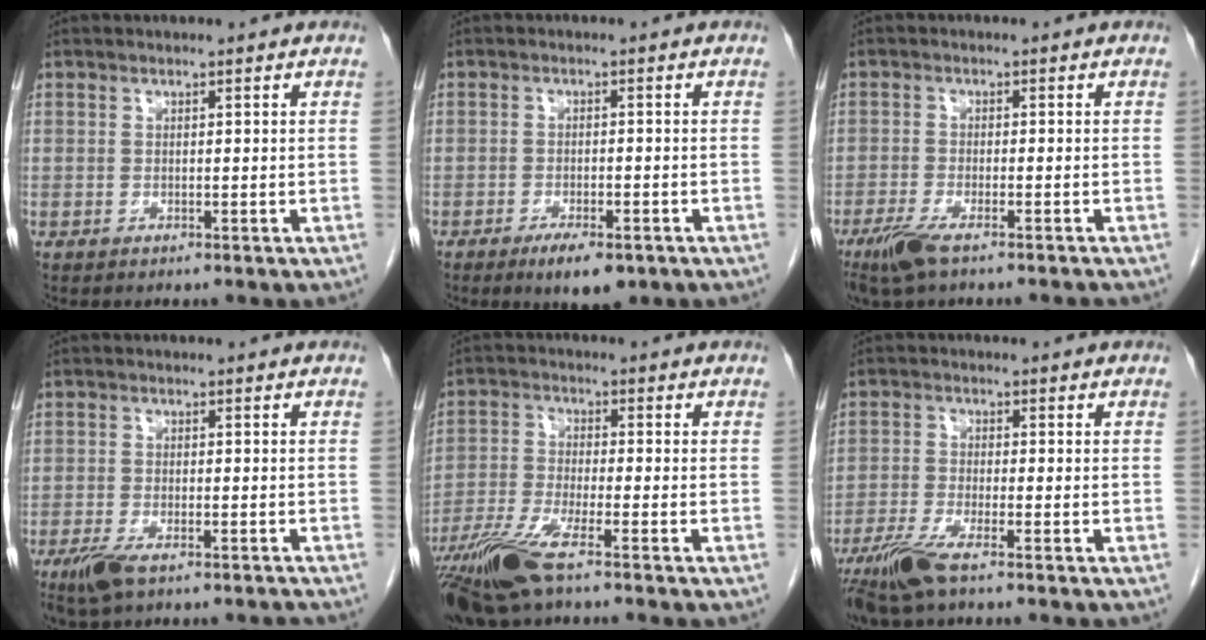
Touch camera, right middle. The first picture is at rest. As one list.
[{"total": 5.3, "force": [-3.3, 1.6, 3.7], "torque": [-0.057, -0.006, -0.045]}, {"total": 6.2, "force": [-4.8, 1.0, 3.9], "torque": [-0.071, -0.015, -0.081]}, {"total": 6.5, "force": [-5.1, 1.6, 3.7], "torque": [-0.062, -0.011, -0.086]}, {"total": 9.3, "force": [-6.5, 0.2, 6.7], "torque": [-0.139, -0.024, -0.125]}, {"total": 6.0, "force": [-4.3, 0.3, 4.2], "torque": [-0.091, -0.018, -0.087]}]